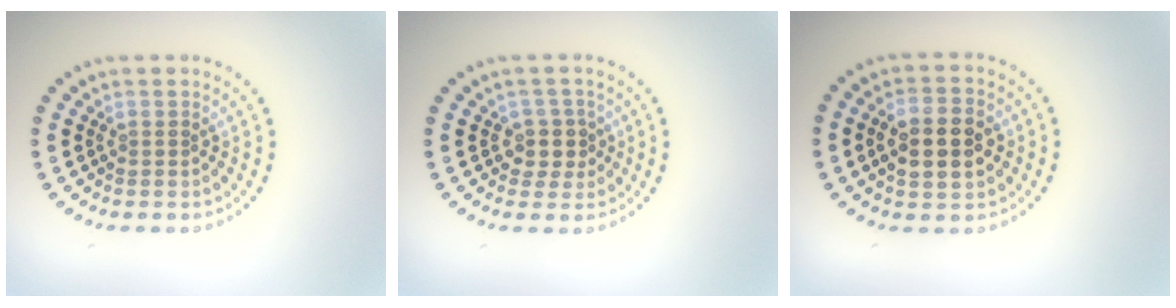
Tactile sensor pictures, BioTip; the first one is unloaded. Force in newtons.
{"total": 2.2, "press": 1.9, "slide": 1.2}
{"total": 4.5, "press": 4.5, "slide": 0.3}